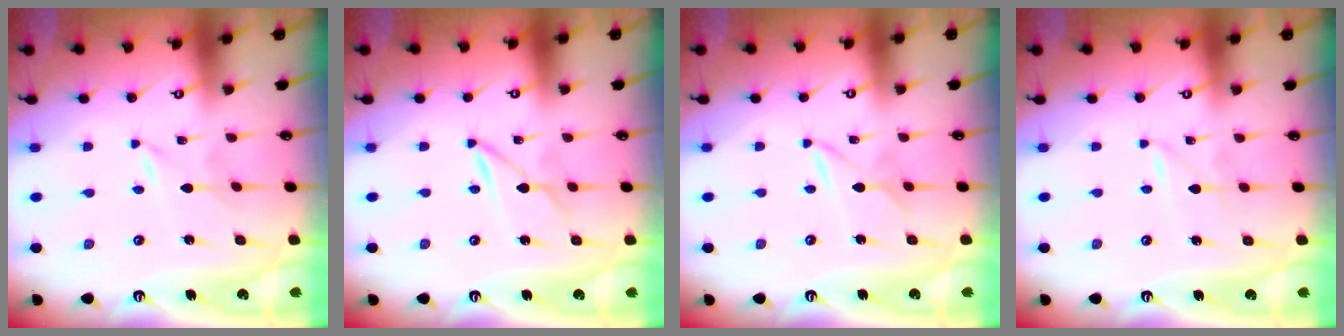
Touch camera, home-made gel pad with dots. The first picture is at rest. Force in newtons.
{"total": 1.8, "press": 1.8, "slide": 0.2}
{"total": 2.3, "press": 2.3, "slide": 0.2}
{"total": 1.2, "press": 1.2, "slide": 0.1}